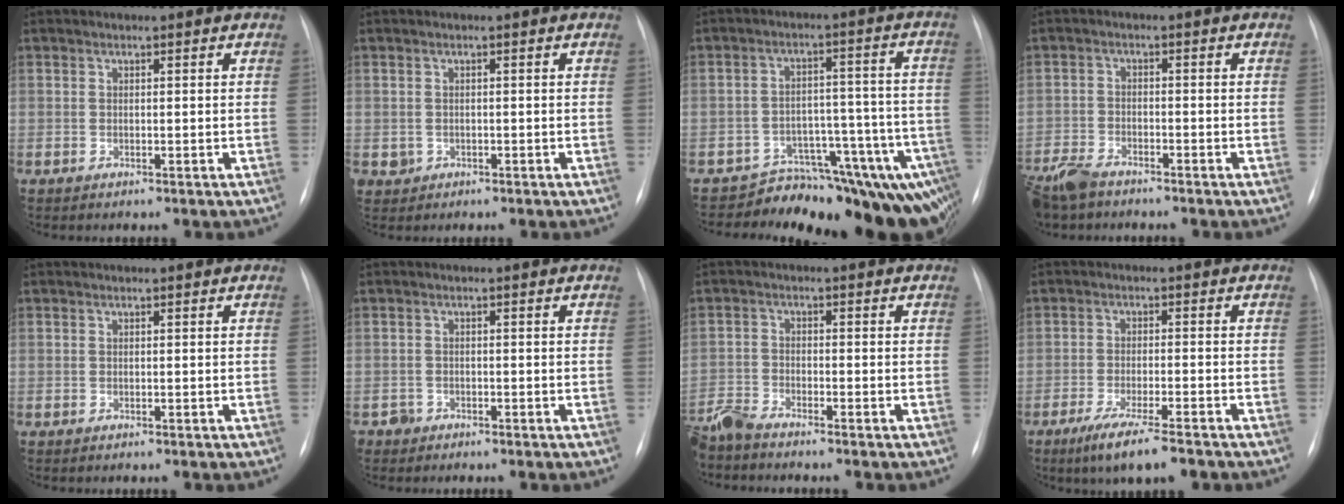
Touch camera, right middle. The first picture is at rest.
{"total": 1.5, "force": [-0.3, 1.5, 0.2], "torque": [-0.001, 0.004, -0.001]}
{"total": 14.4, "force": [-12.7, 3.8, 5.5], "torque": [-0.003, 0.069, -0.162]}
{"total": 6.8, "force": [-5.7, 2.4, 2.8], "torque": [-0.058, -0.017, -0.106]}
{"total": 0.0}
{"total": 1.5, "force": [-1.0, 1.0, -0.4], "torque": [0.004, 0.006, -0.021]}
{"total": 5.1, "force": [-4.9, 0.2, 1.6], "torque": [-0.032, -0.019, -0.098]}
{"total": 8.5, "force": [-6.0, 0.6, 6.0], "torque": [-0.099, -0.020, -0.095]}